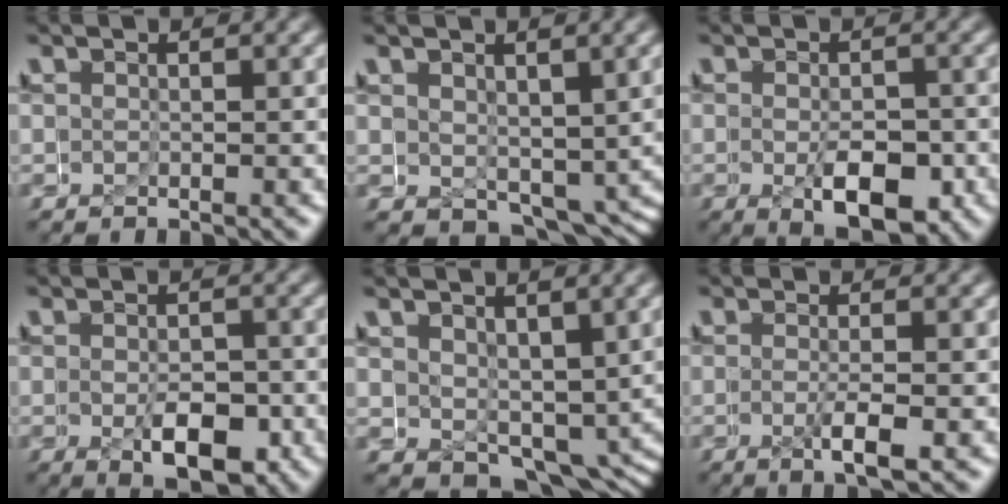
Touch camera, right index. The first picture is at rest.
{"total": 3.1, "force": [-1.8, 1.9, 1.6], "torque": [-0.032, -0.027, -0.015]}
{"total": 4.9, "force": [-2.4, 2.0, 3.7], "torque": [-0.047, -0.022, -0.030]}
{"total": 4.3, "force": [-2.0, 1.9, 3.2], "torque": [-0.039, -0.018, -0.026]}
{"total": 4.7, "force": [-2.6, 3.2, 2.3], "torque": [-0.049, -0.030, -0.030]}
{"total": 2.1, "force": [-1.0, -0.1, 1.8], "torque": [-0.021, -0.008, -0.016]}